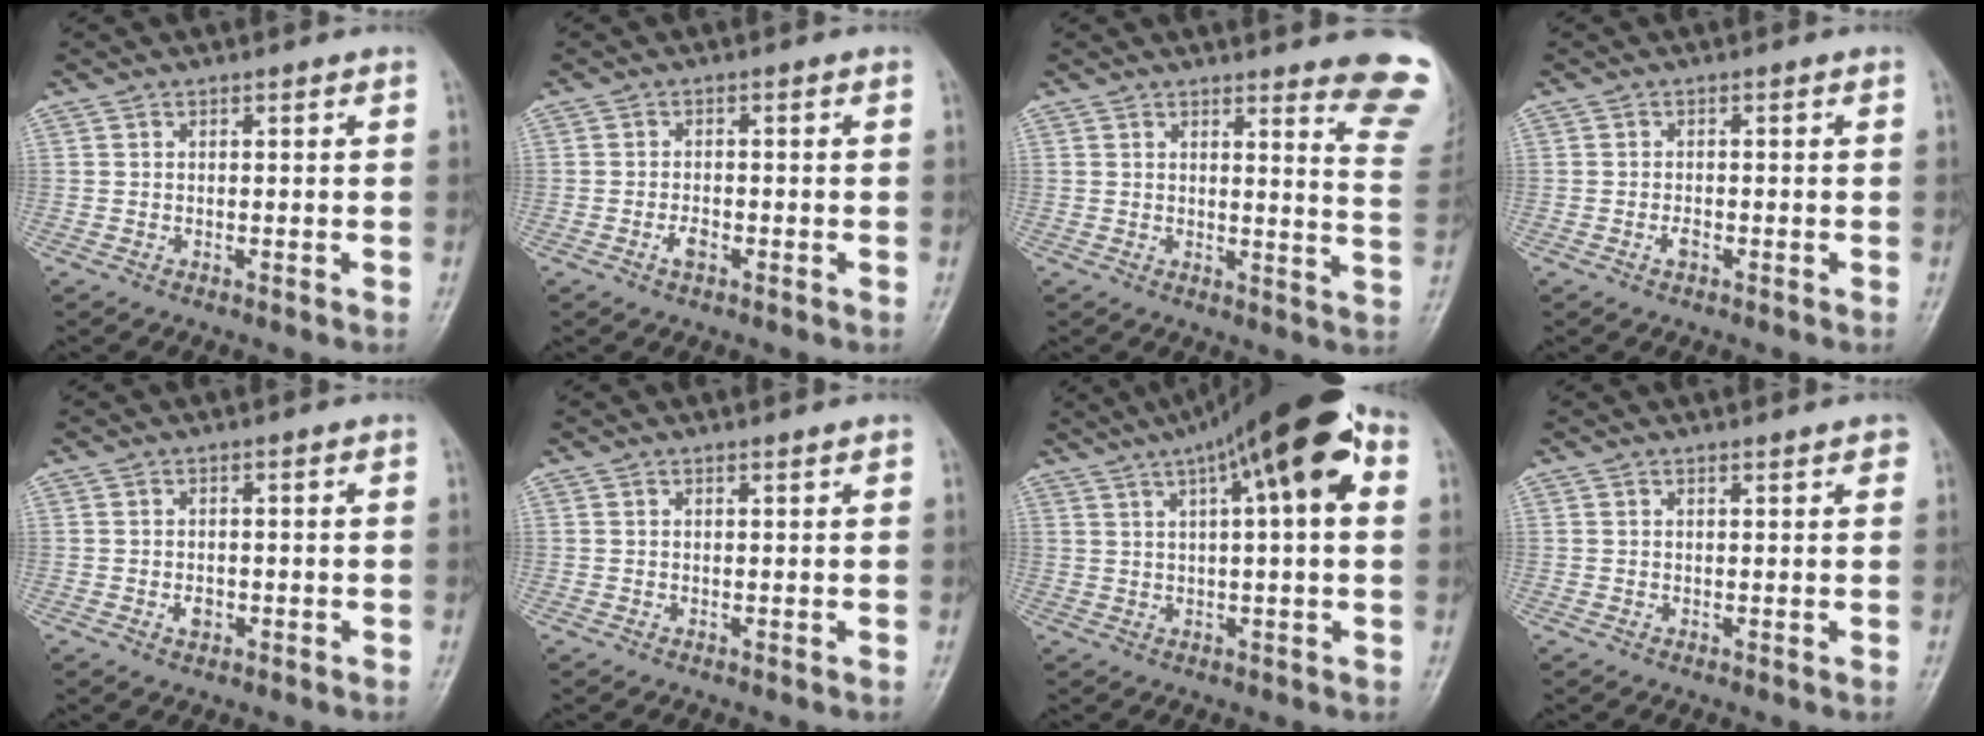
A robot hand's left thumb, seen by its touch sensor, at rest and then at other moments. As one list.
[{"total": 2.1, "force": [-1.1, 1.1, 1.5], "torque": [-0.027, 0.005, -0.021]}, {"total": 11.2, "force": [9.7, 1.3, 5.6], "torque": [-0.038, -0.092, 0.088]}, {"total": 1.5, "force": [-0.7, 0.8, 1.0], "torque": [-0.019, 0.002, -0.015]}, {"total": 1.8, "force": [-0.6, 1.3, 1.1], "torque": [-0.013, 0.002, -0.009]}, {"total": 0.5, "force": [0.4, 0.1, 0.3], "torque": [-0.006, -0.002, 0.007]}, {"total": 17.4, "force": [6.8, 4.5, 15.4], "torque": [-0.230, 0.031, 0.096]}, {"total": 1.6, "force": [1.1, 0.5, 1.0], "torque": [-0.009, -0.003, 0.012]}]